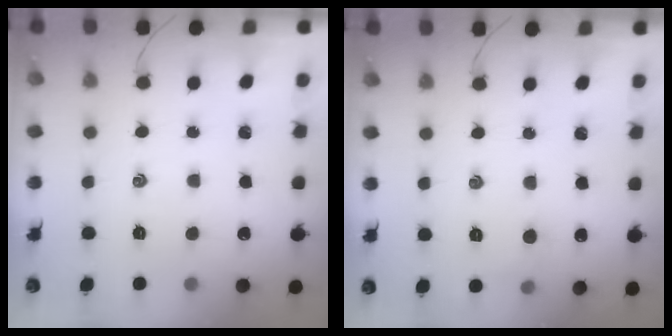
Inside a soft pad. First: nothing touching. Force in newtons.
{"total": 4.2, "press": 4.0, "slide": 1.3}